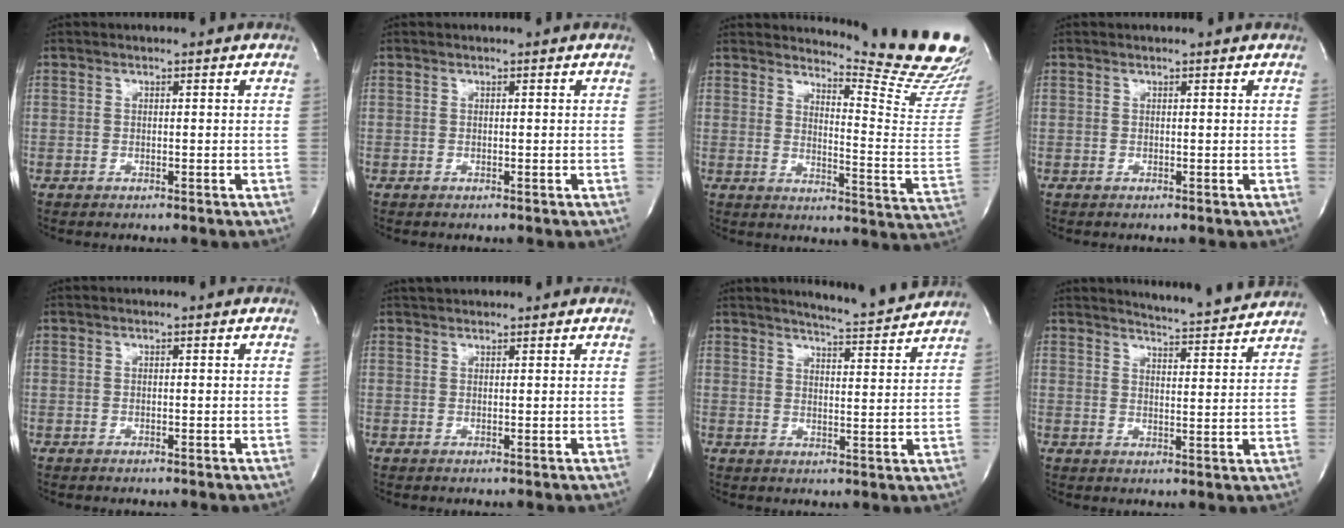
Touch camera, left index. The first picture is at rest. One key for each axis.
{"total": 0.0}
{"total": 17.9, "fx": 17.0, "fy": -0.3, "fz": 5.5, "tx": -0.086, "ty": -0.154, "tz": 0.194}
{"total": 1.3, "fx": 1.3, "fy": 0.2, "fz": 0.1, "tx": -0.013, "ty": 0.008, "tz": 0.011}
{"total": 0.0}
{"total": 2.2, "fx": 2.1, "fy": 0.7, "fz": 0.5, "tx": -0.009, "ty": 0.023, "tz": 0.034}
{"total": 8.8, "fx": 8.5, "fy": -0.6, "fz": 2.3, "tx": -0.047, "ty": -0.017, "tz": 0.109}
{"total": 8.9, "fx": 8.8, "fy": -0.4, "fz": 1.5, "tx": -0.037, "ty": -0.013, "tz": 0.111}